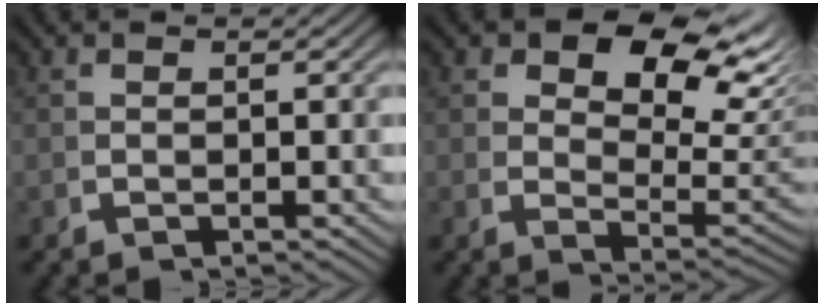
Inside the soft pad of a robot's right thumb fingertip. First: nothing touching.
{"total": 9.0, "force": [3.4, 4.9, 6.7], "torque": [-0.096, -0.011, 0.061]}